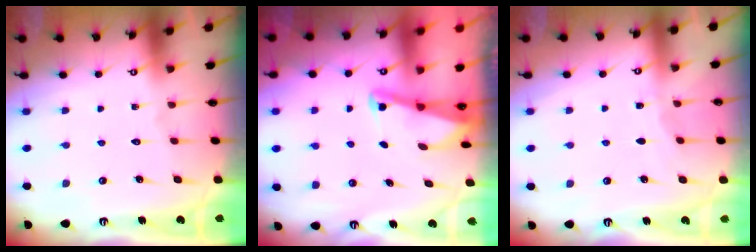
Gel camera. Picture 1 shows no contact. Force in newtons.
{"total": 2.2, "press": 2.1, "slide": 0.4}
{"total": 3.1, "press": 3.1, "slide": 0.4}